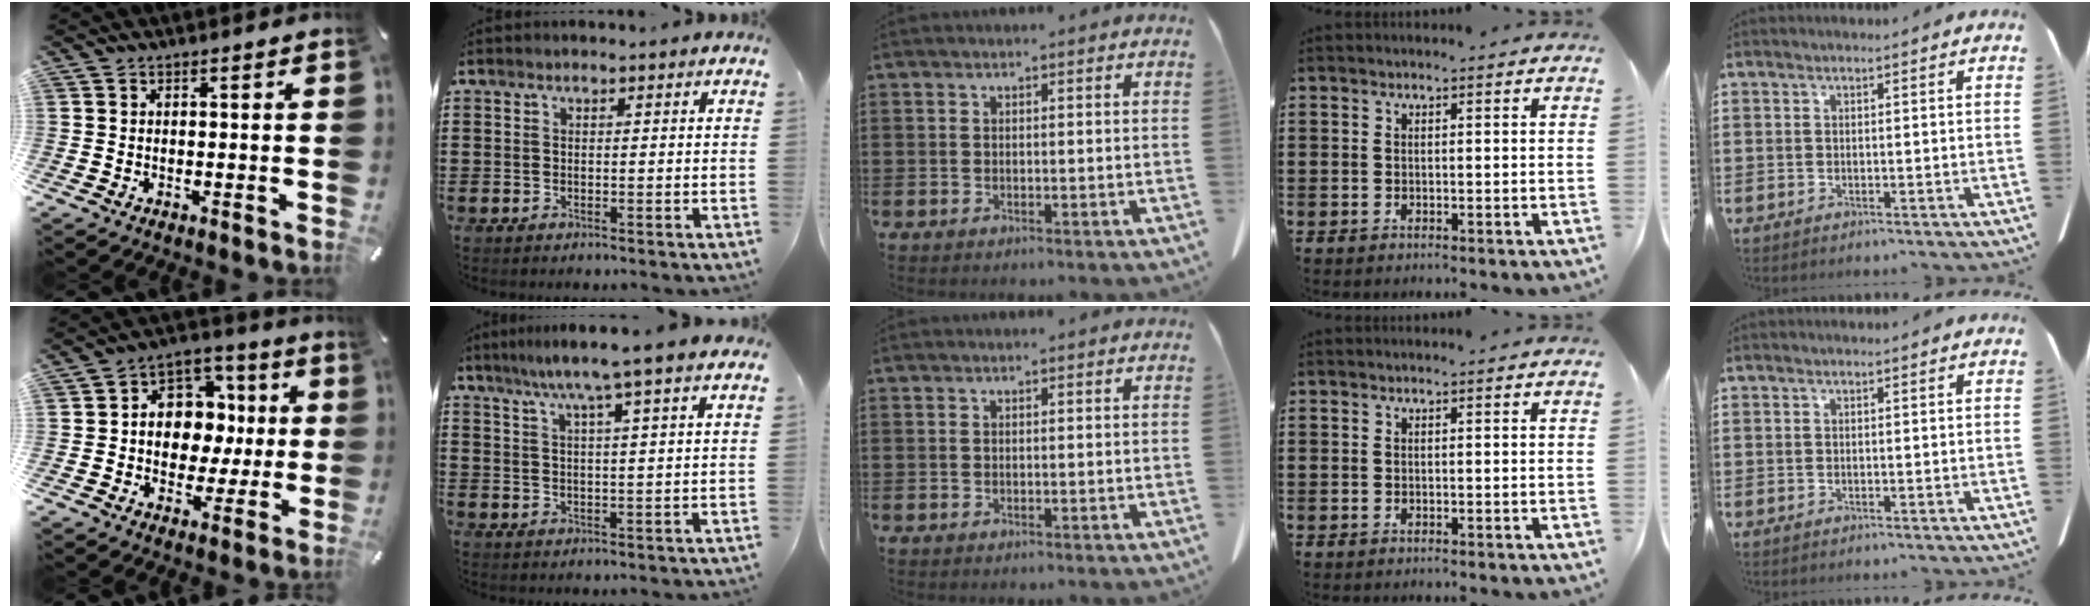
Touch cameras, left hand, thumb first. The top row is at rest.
{"thumb": {"total": 11.1, "force": [-0.4, 10.1, 4.5], "torque": [-0.067, 0.011, 0.003]}, "index": {"total": 6.3, "force": [4.6, -0.8, 4.2], "torque": [-0.093, -0.010, 0.077]}}